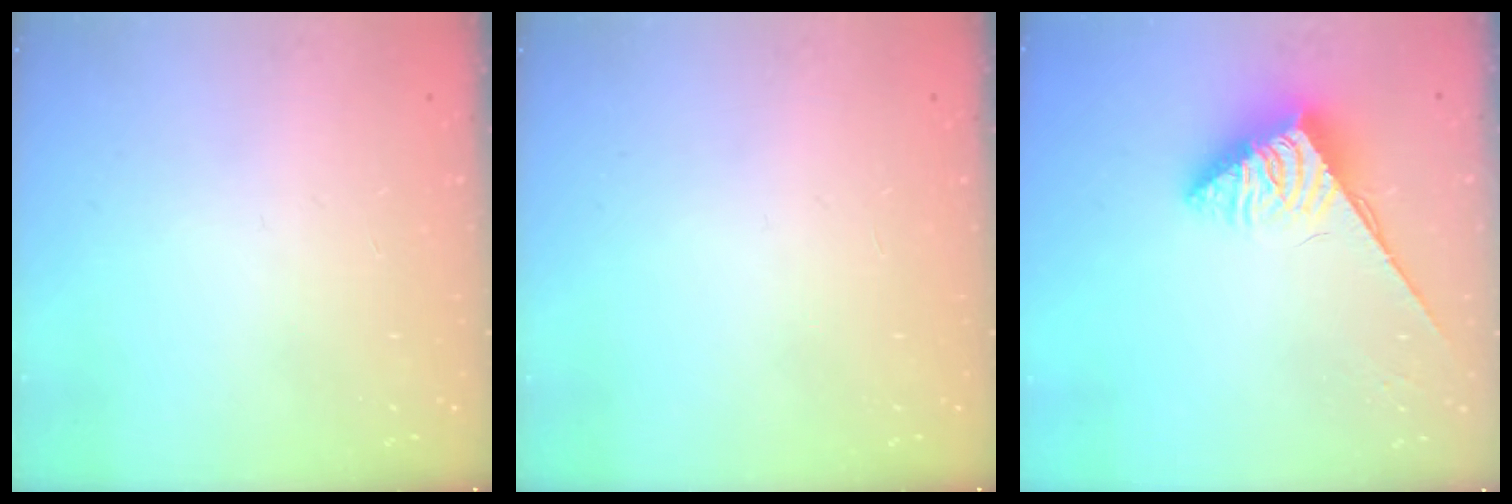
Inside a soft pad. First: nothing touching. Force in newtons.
{"total": 0.0}
{"total": 3.9, "press": 3.9, "slide": 0.5}